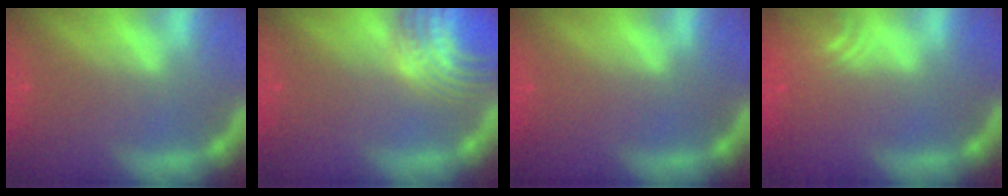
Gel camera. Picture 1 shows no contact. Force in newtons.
{"total": 9.1}
{"total": 0.0}
{"total": 4.0}